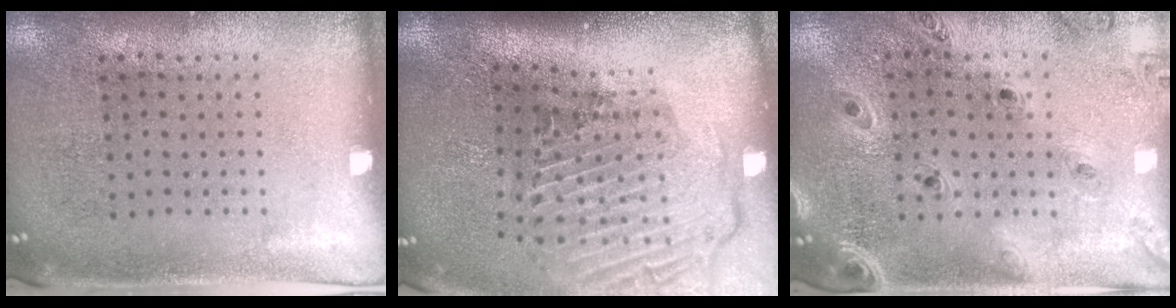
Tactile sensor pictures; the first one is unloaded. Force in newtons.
{"total": 2.9, "press": 2.0, "slide": 2.1}
{"total": 1.3, "press": 1.3, "slide": 0.2}